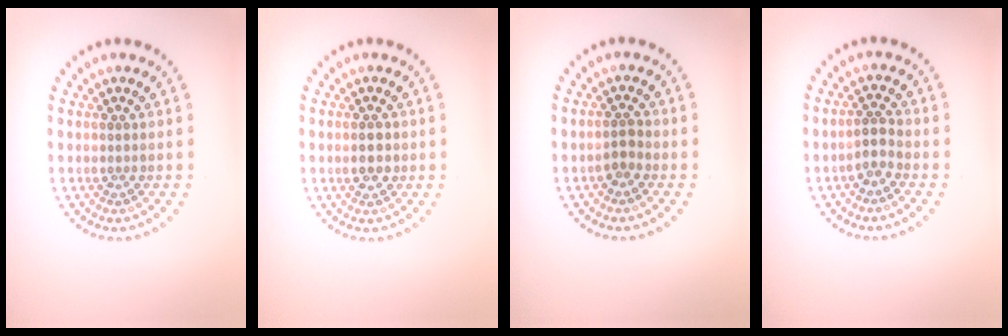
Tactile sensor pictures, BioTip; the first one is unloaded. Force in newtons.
{"total": 2.1, "press": 2.1, "slide": 0.1}
{"total": 1.2, "press": 1.1, "slide": 0.5}
{"total": 1.6, "press": 1.2, "slide": 1.1}